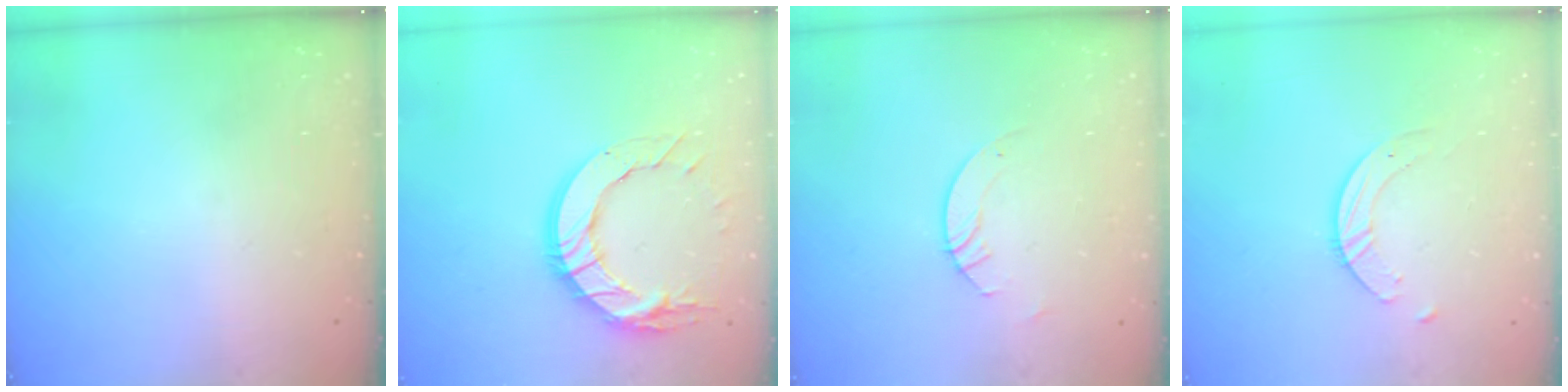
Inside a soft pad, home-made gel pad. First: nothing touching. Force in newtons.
{"total": 15.4, "press": 15.3, "slide": 1.5}
{"total": 3.0, "press": 3.0, "slide": 0.3}
{"total": 3.8, "press": 3.8, "slide": 0.4}